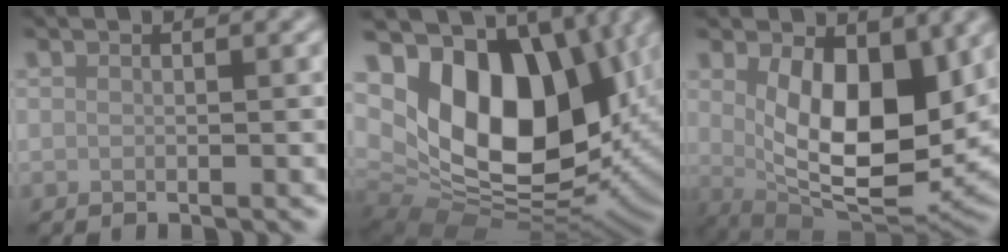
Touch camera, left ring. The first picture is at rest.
{"total": 16.3, "force": [3.3, 10.6, 12.0], "torque": [-0.202, -0.007, 0.063]}
{"total": 9.9, "force": [2.0, 5.0, 8.3], "torque": [-0.142, -0.024, 0.045]}